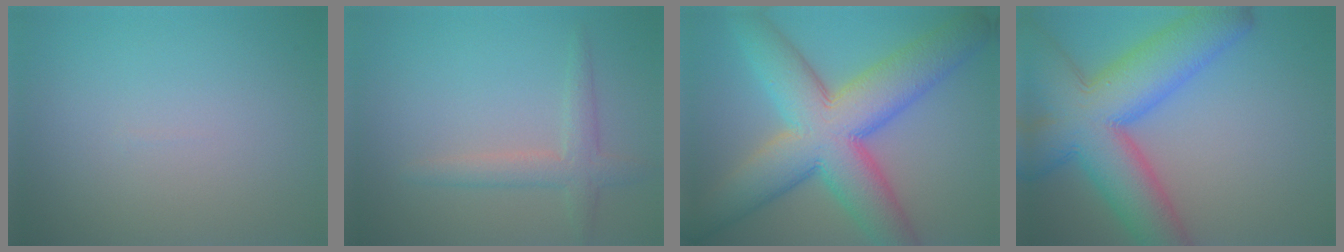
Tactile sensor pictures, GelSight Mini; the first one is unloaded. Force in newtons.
{"total": 2.5, "press": 2.5, "slide": 0.1}
{"total": 12.5, "press": 12.5, "slide": 0.4}
{"total": 12.3, "press": 12.3, "slide": 0.7}